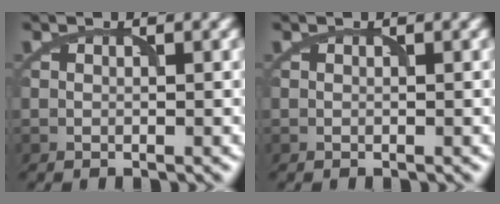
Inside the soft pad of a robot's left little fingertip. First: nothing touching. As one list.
[{"total": 0.0}]